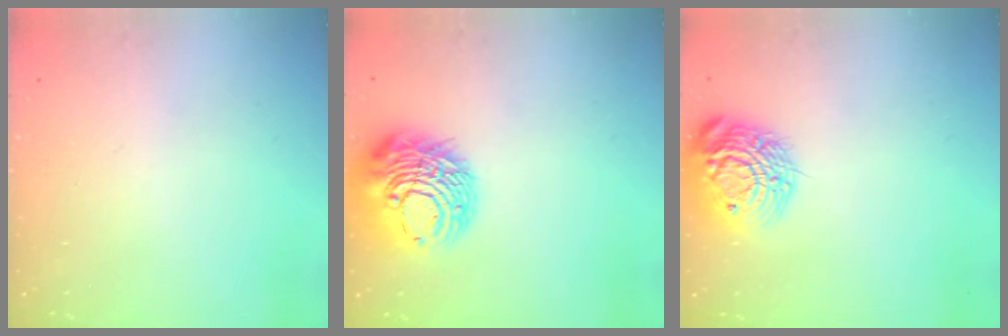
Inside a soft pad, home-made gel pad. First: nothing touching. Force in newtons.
{"total": 16.2, "press": 16.2, "slide": 1.4}
{"total": 15.8, "press": 15.7, "slide": 1.3}